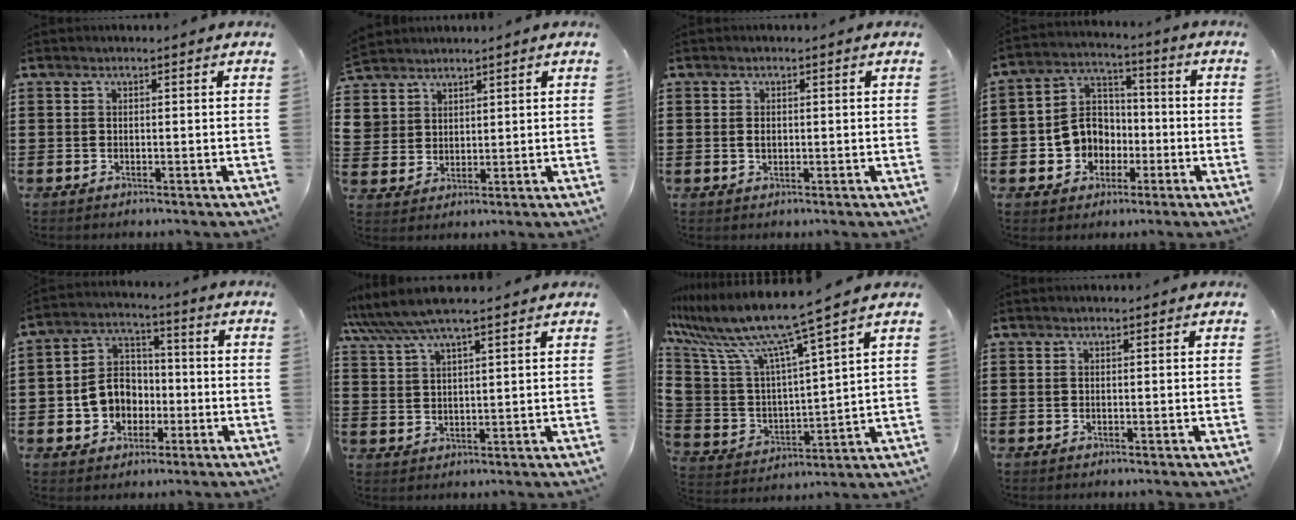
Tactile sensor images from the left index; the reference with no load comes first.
{"total": 4.1, "force": [3.0, 2.8, -0.3], "torque": [-0.015, 0.000, 0.056]}
{"total": 1.3, "force": [0.0, 0.8, 1.1], "torque": [-0.024, 0.004, -0.001]}
{"total": 7.4, "force": [-1.9, 6.8, 2.2], "torque": [-0.081, 0.006, -0.040]}
{"total": 7.6, "force": [-2.0, 6.7, 3.1], "torque": [-0.086, 0.023, -0.038]}
{"total": 6.6, "force": [5.7, 0.9, 3.1], "torque": [-0.076, -0.016, 0.103]}
{"total": 9.2, "force": [7.5, 0.1, 5.4], "torque": [-0.140, -0.054, 0.119]}
{"total": 0.0}